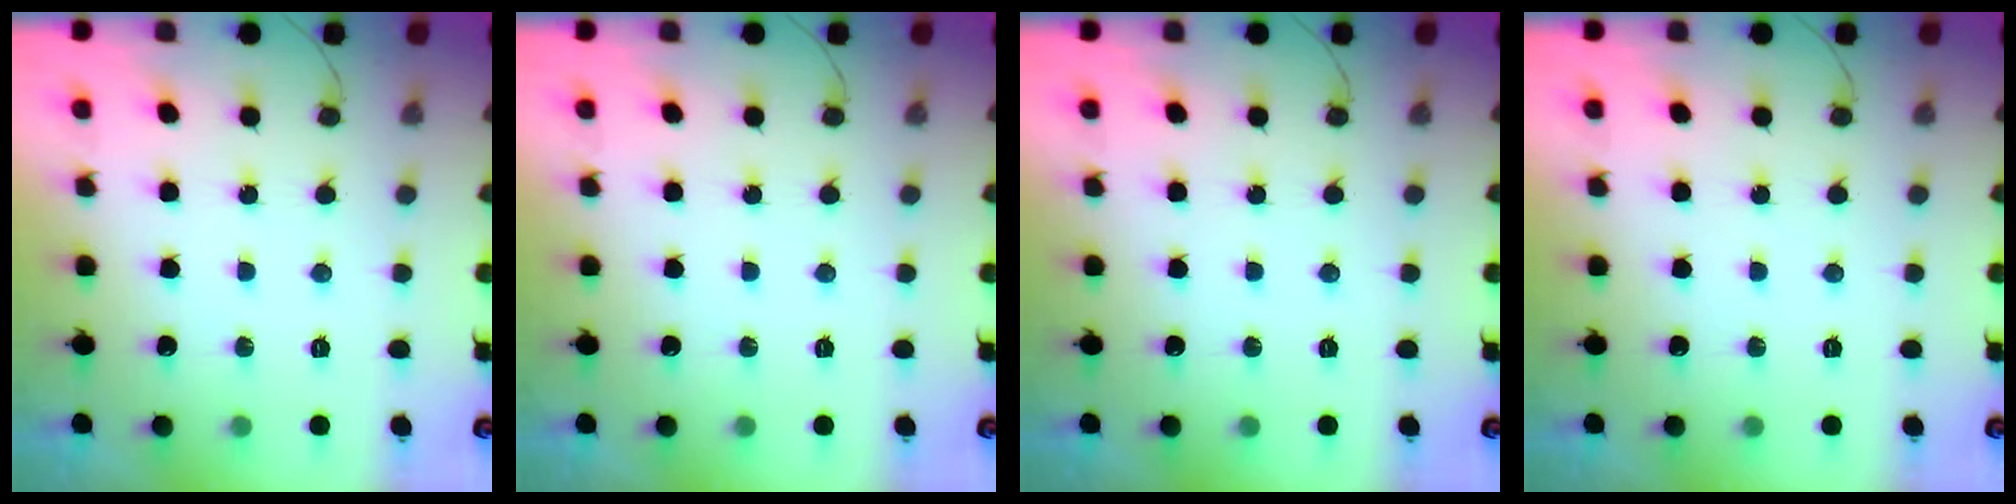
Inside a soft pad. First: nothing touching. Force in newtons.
{"total": 0.0}
{"total": 0.0}
{"total": 0.0}